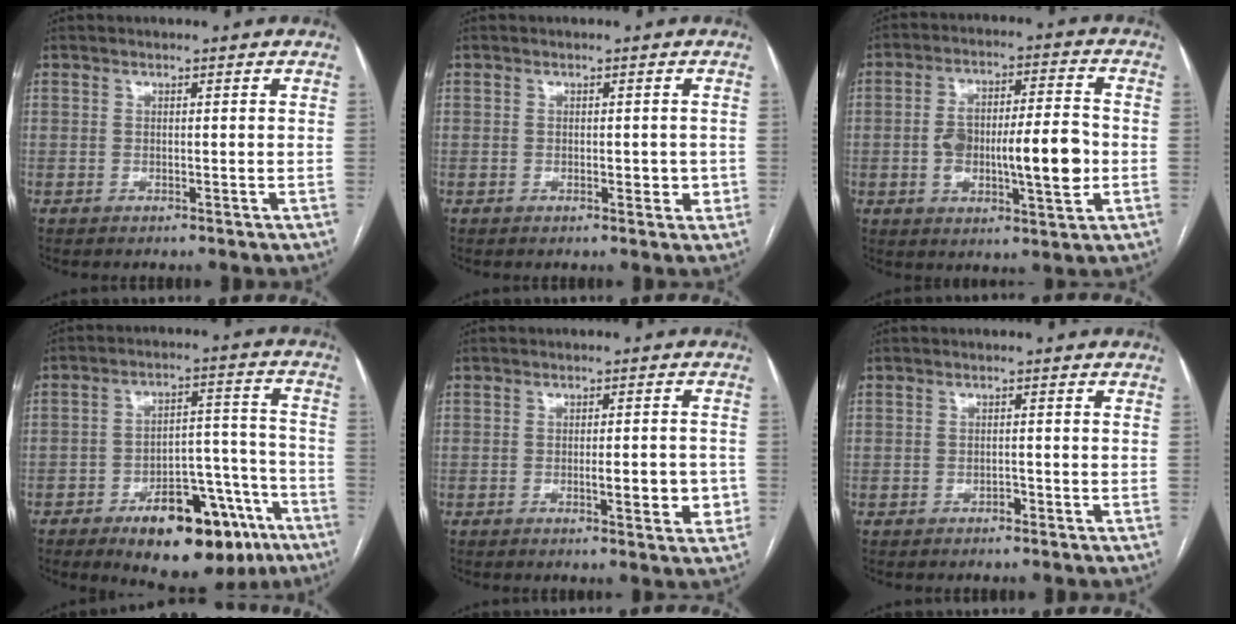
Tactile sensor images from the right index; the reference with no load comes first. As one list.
[{"total": 2.5, "force": [-0.4, 1.3, 2.0], "torque": [-0.021, 0.000, -0.004]}, {"total": 13.1, "force": [-1.7, 3.6, 12.5], "torque": [-0.210, 0.016, -0.024]}, {"total": 17.7, "force": [-11.0, 7.4, 11.7], "torque": [-0.124, 0.042, -0.154]}, {"total": 5.7, "force": [-1.4, 1.4, 5.4], "torque": [-0.070, -0.002, -0.015]}, {"total": 1.0, "force": [-0.6, 0.6, 0.6], "torque": [-0.009, 0.002, -0.009]}]